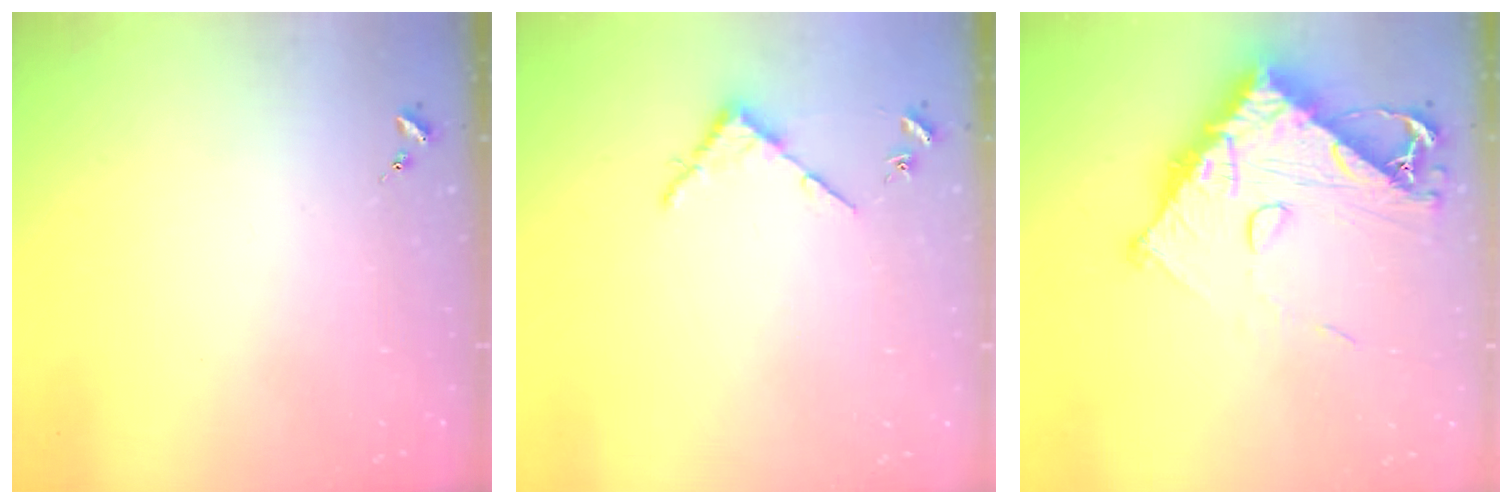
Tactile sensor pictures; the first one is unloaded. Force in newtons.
{"total": 3.4, "press": 3.4, "slide": 0.4}
{"total": 15.0, "press": 14.9, "slide": 1.4}